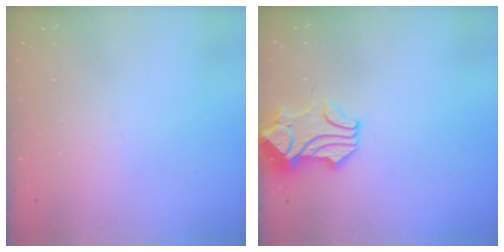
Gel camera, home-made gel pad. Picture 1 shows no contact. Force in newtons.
{"total": 1.2, "press": 1.0, "slide": 0.8}